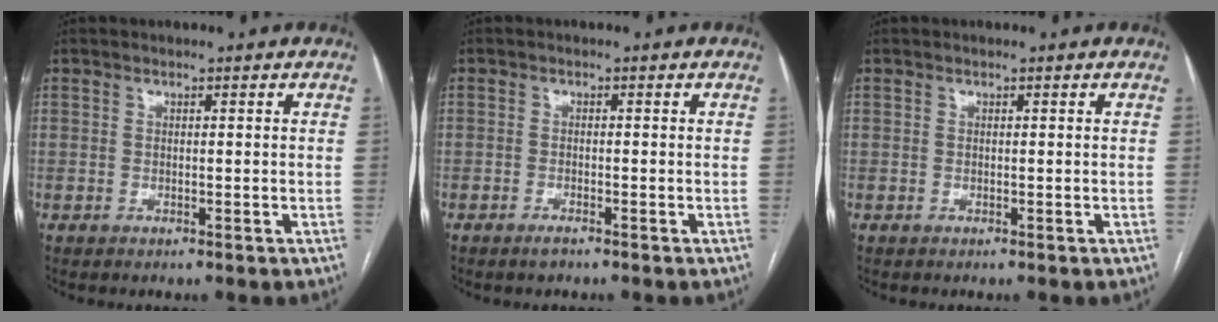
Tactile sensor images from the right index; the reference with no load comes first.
{"total": 1.3, "force": [-1.0, 0.2, 0.7], "torque": [-0.013, -0.001, -0.016]}
{"total": 0.0}